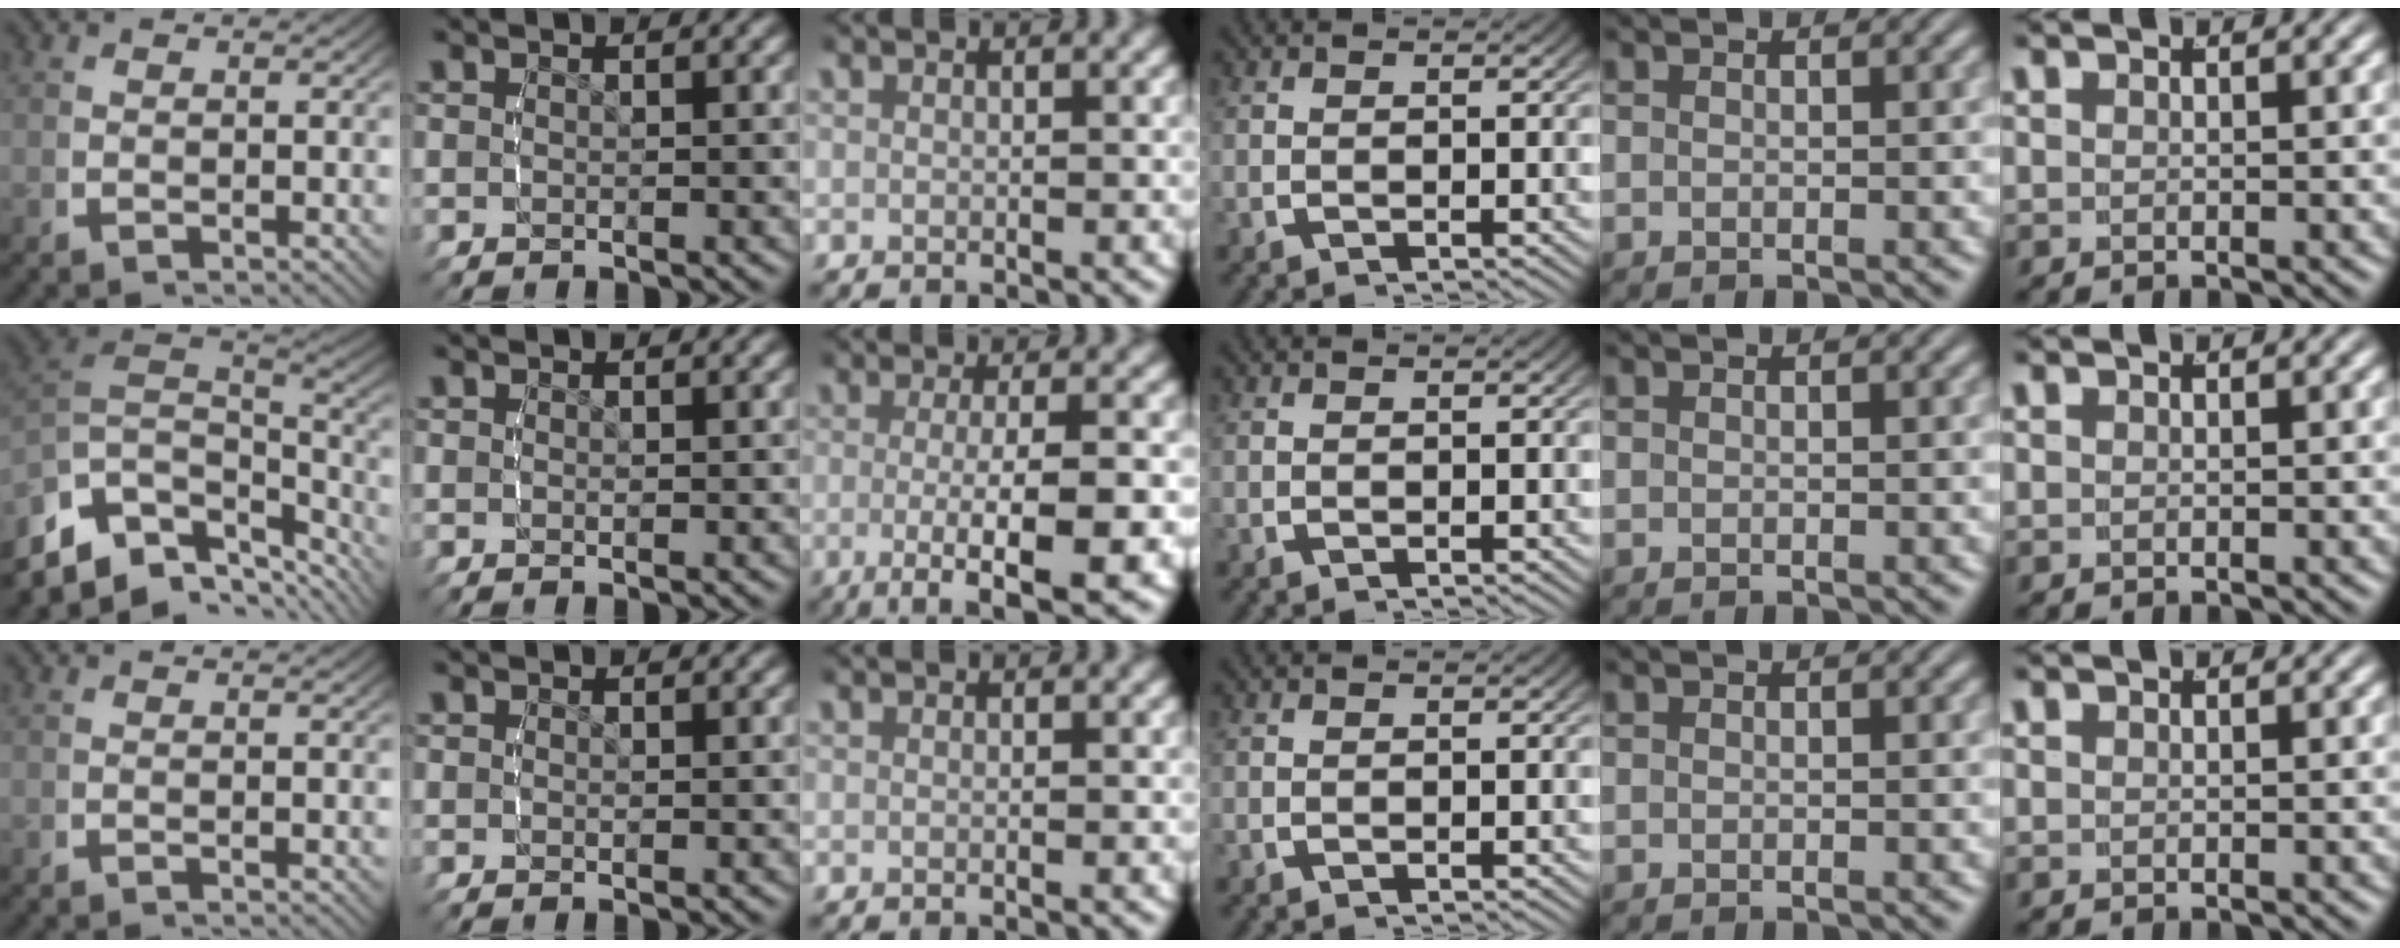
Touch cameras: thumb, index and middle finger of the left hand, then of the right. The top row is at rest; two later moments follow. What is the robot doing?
{"motion": "lift_and_place", "object": "bandage"}